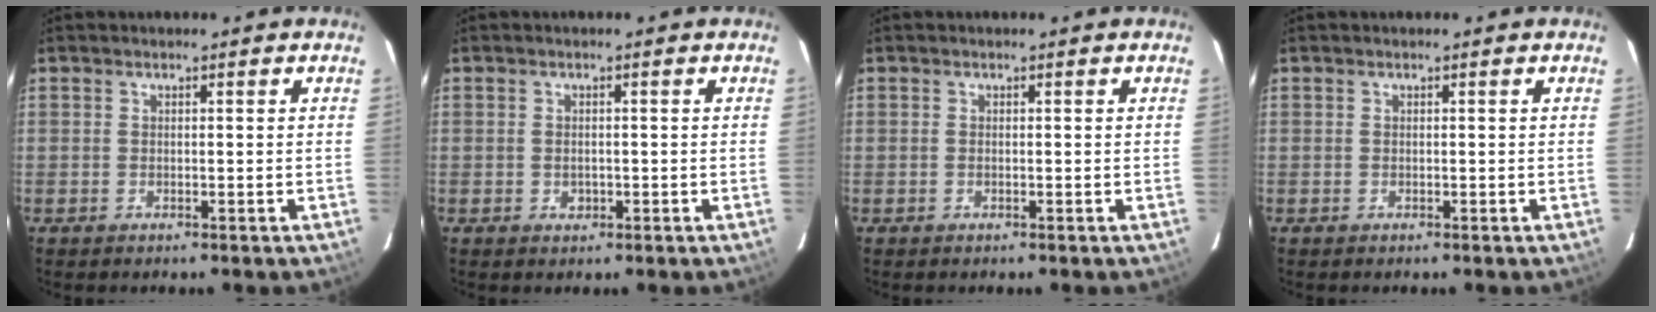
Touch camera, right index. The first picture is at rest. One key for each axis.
{"total": 1.4, "fx": -0.2, "fy": 1.2, "fz": 0.6, "tx": -0.008, "ty": 0.000, "tz": -0.003}
{"total": 0.0}
{"total": 0.0}